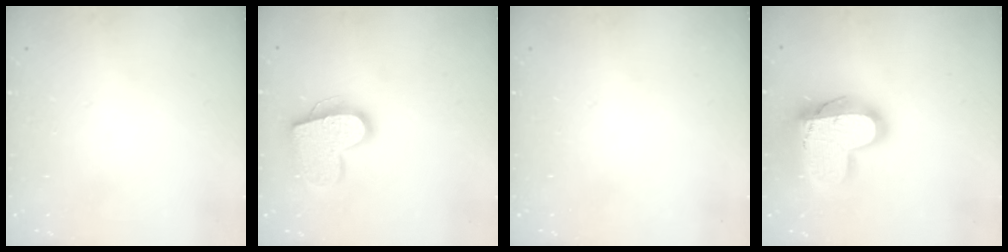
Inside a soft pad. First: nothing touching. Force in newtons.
{"total": 16.5, "press": 16.4, "slide": 1.2}
{"total": 0.0}
{"total": 19.7, "press": 19.7, "slide": 1.4}